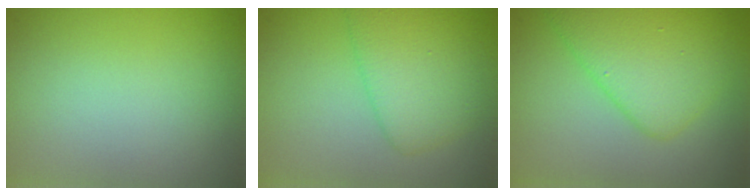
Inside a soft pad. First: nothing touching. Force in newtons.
{"total": 4.4, "press": 4.3, "slide": 0.2}
{"total": 6.1, "press": 6.1, "slide": 0.1}